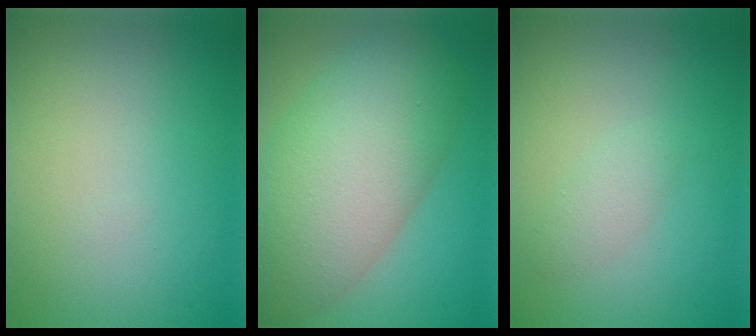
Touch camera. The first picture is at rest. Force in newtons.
{"total": 11.8, "press": 11.8, "slide": 0.5}
{"total": 1.3, "press": 1.3, "slide": 0.1}